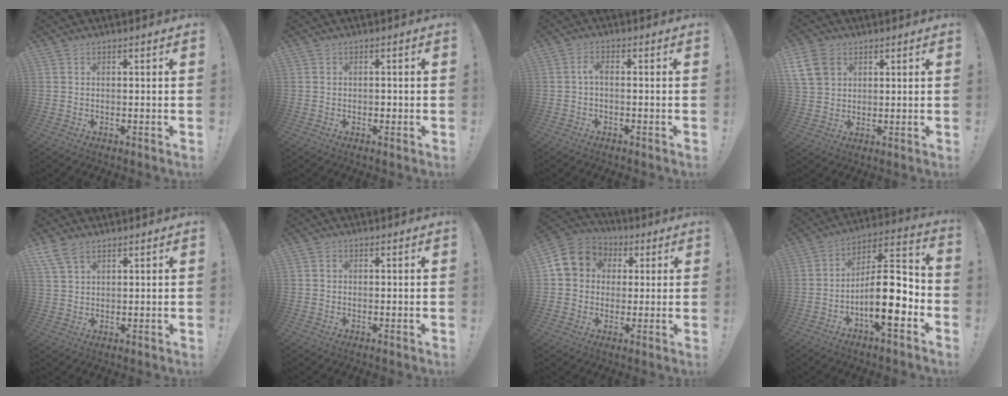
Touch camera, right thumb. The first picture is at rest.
{"total": 1.1, "force": [-0.6, 0.8, 0.4], "torque": [-0.008, 0.004, -0.010]}
{"total": 2.9, "force": [-0.6, 0.9, 2.7], "torque": [-0.057, 0.007, -0.014]}
{"total": 10.2, "force": [4.5, 7.6, 5.2], "torque": [-0.100, -0.013, 0.093]}
{"total": 6.4, "force": [4.3, 3.4, 3.4], "torque": [-0.066, -0.010, 0.086]}
{"total": 0.8, "force": [0.0, 0.8, 0.3], "torque": [-0.008, 0.005, 0.001]}
{"total": 11.1, "force": [2.6, 9.8, 4.6], "torque": [-0.062, 0.000, 0.058]}
{"total": 16.8, "force": [-5.1, 5.4, 15.0], "torque": [-0.245, 0.022, -0.082]}